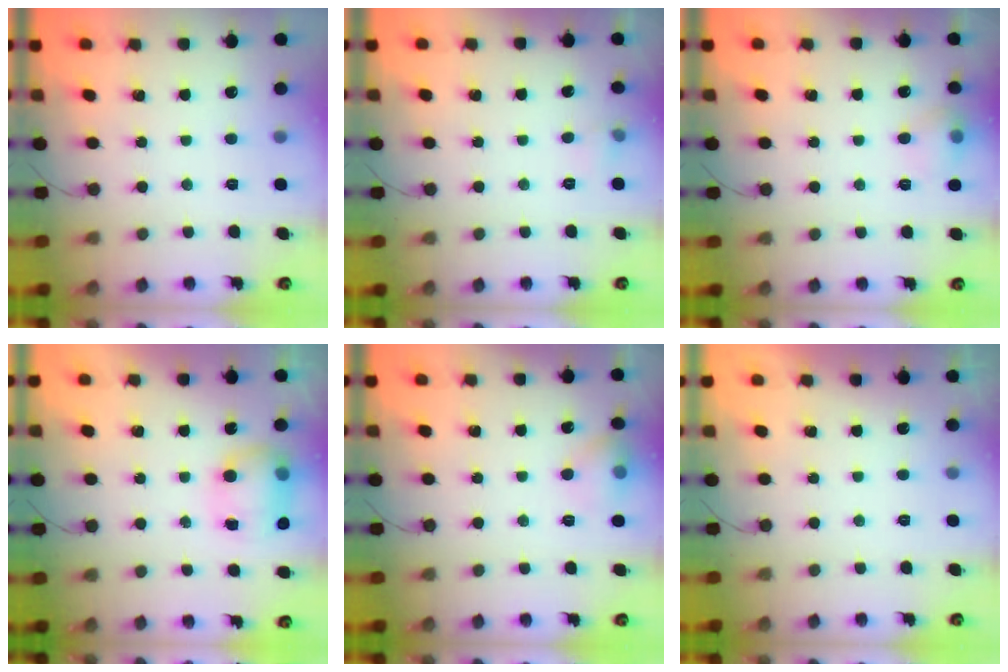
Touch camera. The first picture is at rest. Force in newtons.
{"total": 3.7, "press": 3.5, "slide": 1.1}
{"total": 7.7, "press": 7.6, "slide": 1.2}
{"total": 11.5, "press": 9.4, "slide": 6.6}
{"total": 7.2, "press": 7.0, "slide": 1.6}
{"total": 0.0}